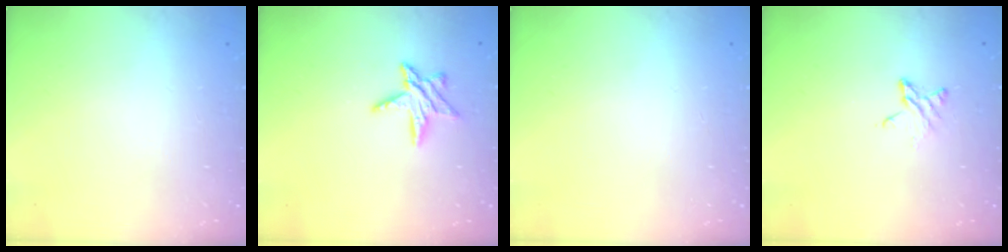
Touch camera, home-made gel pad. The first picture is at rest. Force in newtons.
{"total": 8.9, "press": 8.9, "slide": 0.5}
{"total": 0.0}
{"total": 5.0, "press": 4.9, "slide": 0.5}